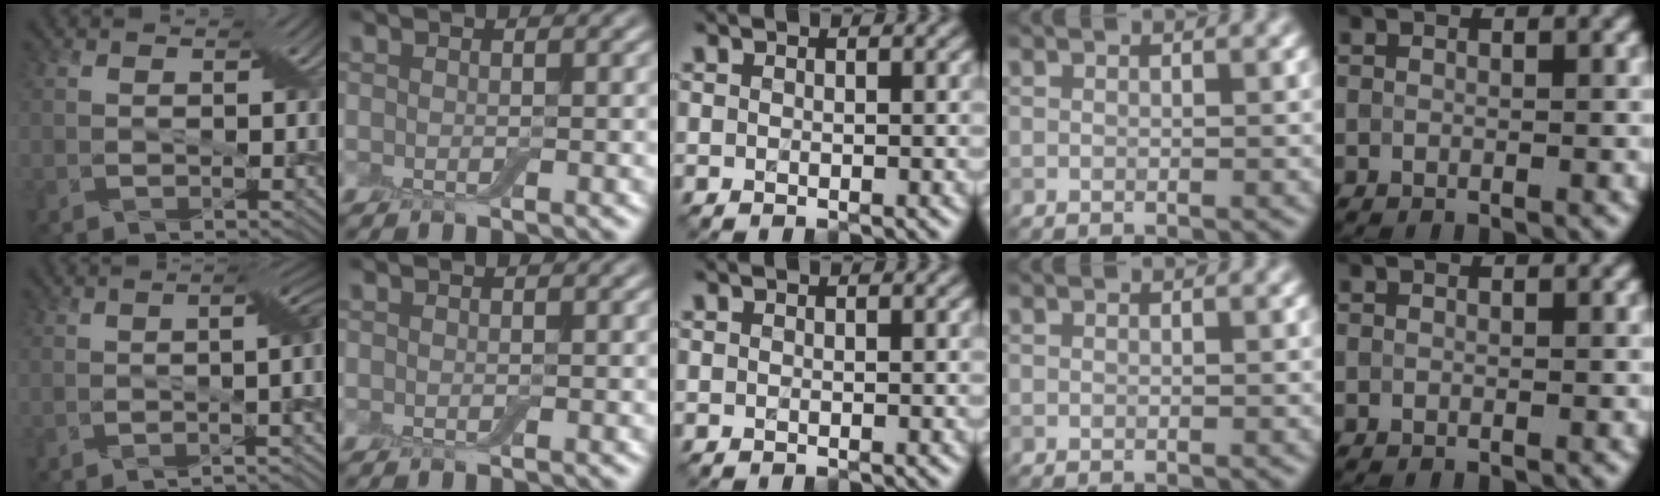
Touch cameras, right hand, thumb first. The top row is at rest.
{"thumb": {"total": 8.1, "force": [-1.4, 2.0, 7.8], "torque": [-0.082, 0.005, -0.027]}}